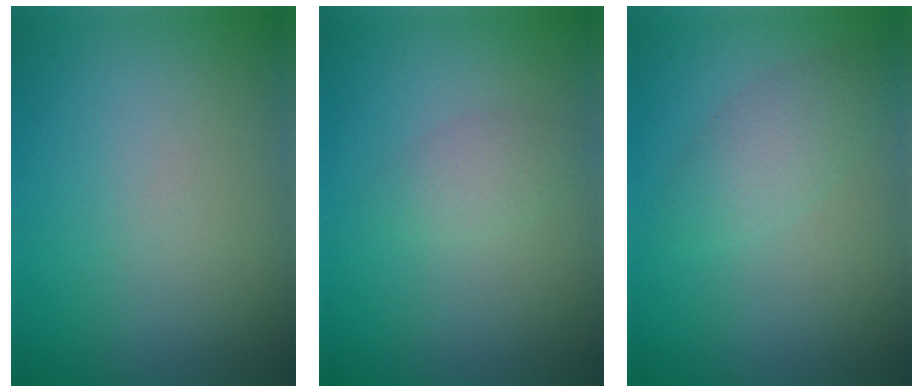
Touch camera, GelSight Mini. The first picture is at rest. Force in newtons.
{"total": 1.5, "press": 1.5, "slide": 0.1}
{"total": 2.5, "press": 2.5, "slide": 0.1}